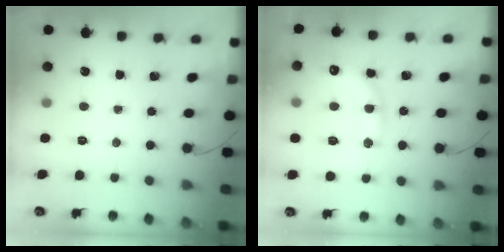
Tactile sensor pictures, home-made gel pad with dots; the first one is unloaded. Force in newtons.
{"total": 13.3, "press": 13.3, "slide": 0.9}